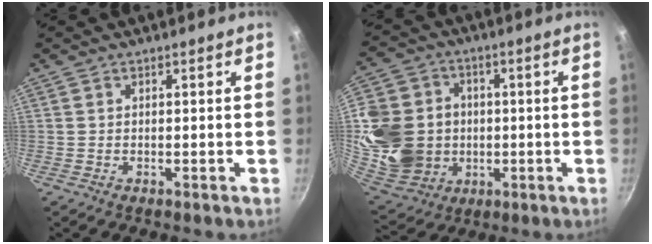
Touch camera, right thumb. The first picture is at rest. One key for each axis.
{"total": 21.2, "fx": -0.4, "fy": 18.1, "fz": 11.1, "tx": -0.219, "ty": 0.012, "tz": 0.007}